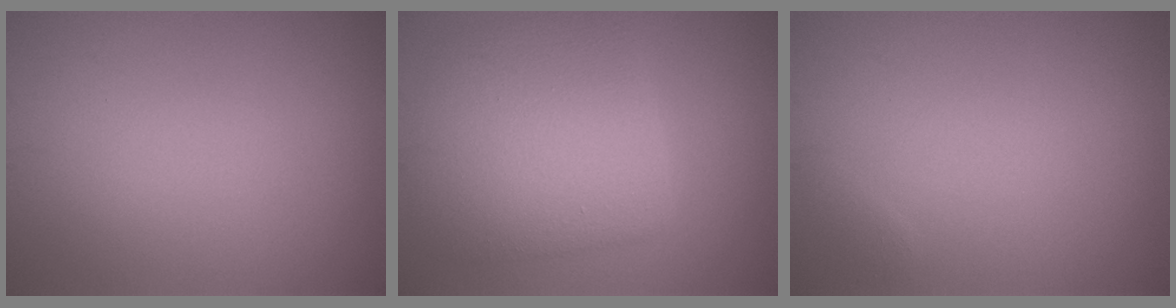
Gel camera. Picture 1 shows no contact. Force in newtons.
{"total": 7.1, "press": 7.1, "slide": 0.5}
{"total": 0.6, "press": 0.5, "slide": 0.1}